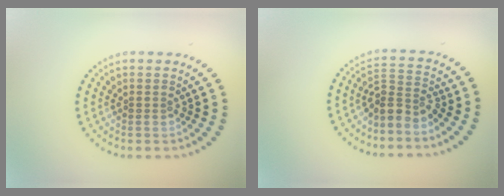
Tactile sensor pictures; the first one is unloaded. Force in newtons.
{"total": 2.8, "press": 2.1, "slide": 1.9}